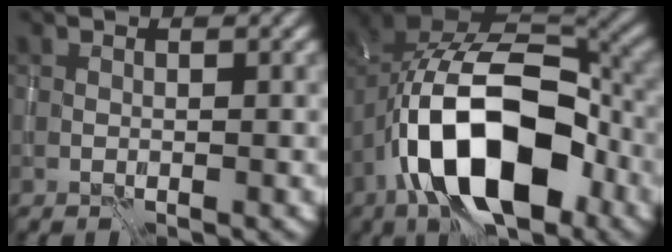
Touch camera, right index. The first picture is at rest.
{"total": 15.2, "force": [-5.6, 8.4, 11.3], "torque": [-0.169, -0.004, -0.097]}